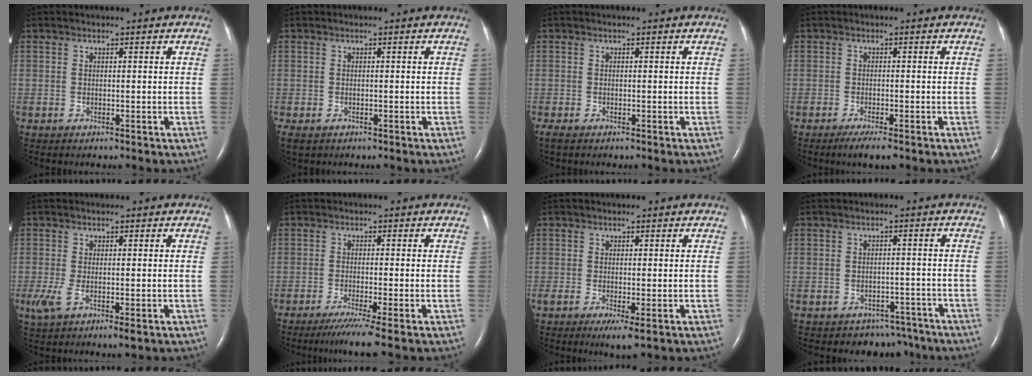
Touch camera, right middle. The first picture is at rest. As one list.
[{"total": 1.8, "force": [-1.0, 1.1, 1.0], "torque": [-0.023, -0.004, -0.011]}, {"total": 1.4, "force": [-1.0, 0.6, 0.9], "torque": [-0.022, -0.006, -0.016]}, {"total": 3.3, "force": [-2.3, 0.3, 2.3], "torque": [-0.041, -0.009, -0.037]}, {"total": 4.5, "force": [-1.3, 1.1, 4.2], "torque": [-0.088, -0.015, -0.021]}, {"total": 4.9, "force": [-3.5, -1.1, 3.3], "torque": [-0.054, -0.015, -0.063]}, {"total": 2.9, "force": [-1.1, 0.4, 2.7], "torque": [-0.042, -0.010, -0.014]}, {"total": 5.3, "force": [-4.3, 3.1, -0.3], "torque": [0.012, 0.021, -0.051]}]